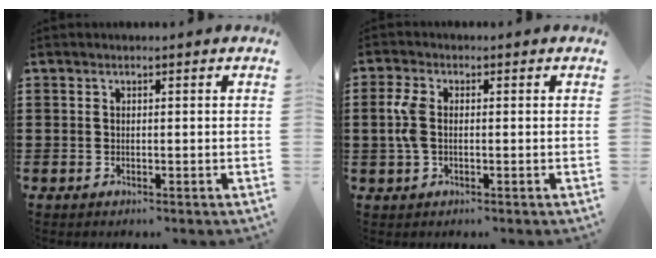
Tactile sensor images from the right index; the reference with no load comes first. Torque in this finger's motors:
{"motor_torque": [0.81, -0.14, 0.26, 0.11]}